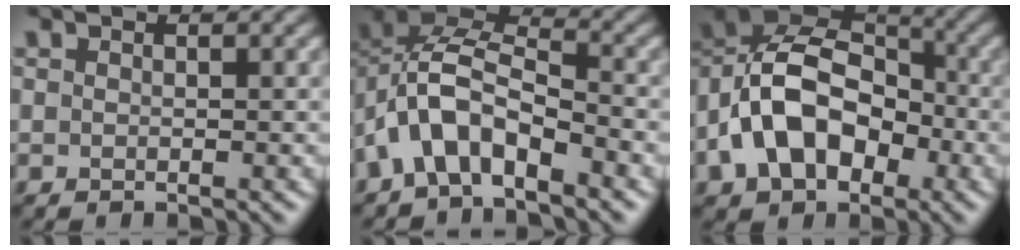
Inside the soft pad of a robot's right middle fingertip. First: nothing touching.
{"total": 7.8, "force": [-3.2, 4.1, 5.8], "torque": [-0.118, 0.010, -0.074]}
{"total": 11.2, "force": [-2.8, 7.4, 8.0], "torque": [-0.145, 0.016, -0.057]}